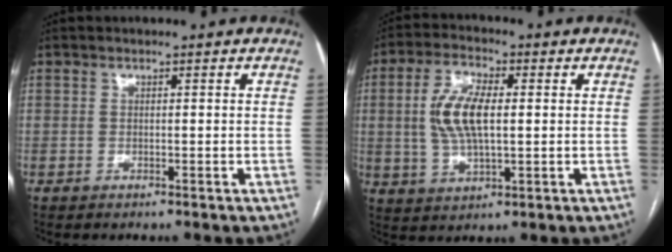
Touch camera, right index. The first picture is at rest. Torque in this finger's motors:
{"motor_torque": [0.40, 0.04, 0.29, 0.10]}